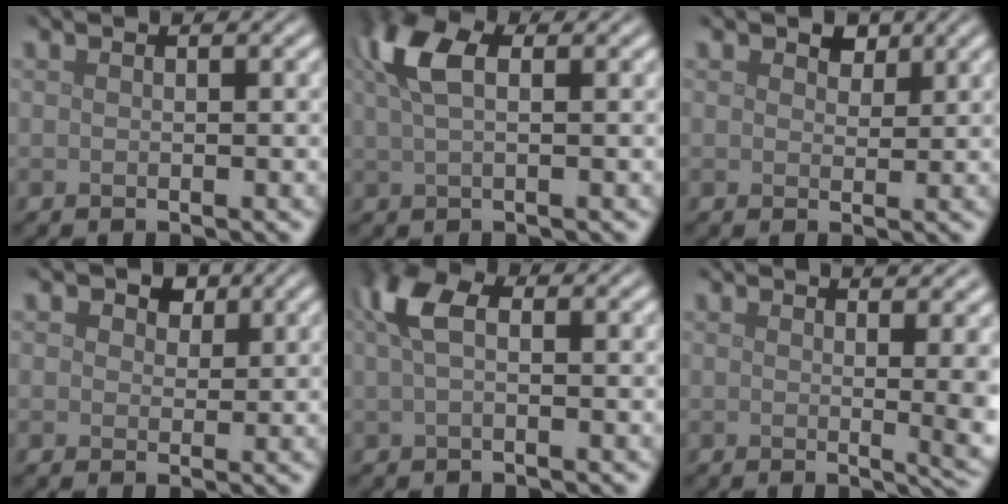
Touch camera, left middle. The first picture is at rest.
{"total": 4.8, "force": [1.9, 2.1, 3.8], "torque": [-0.082, 0.012, 0.031]}
{"total": 1.7, "force": [1.2, 1.0, 0.7], "torque": [-0.011, -0.004, 0.014]}
{"total": 2.8, "force": [1.6, 1.8, 1.4], "torque": [-0.021, -0.002, 0.014]}
{"total": 3.8, "force": [1.2, 1.7, 3.1], "torque": [-0.067, 0.011, 0.014]}
{"total": 8.6, "force": [2.2, 3.4, 7.6], "torque": [-0.037, 0.029, 0.008]}